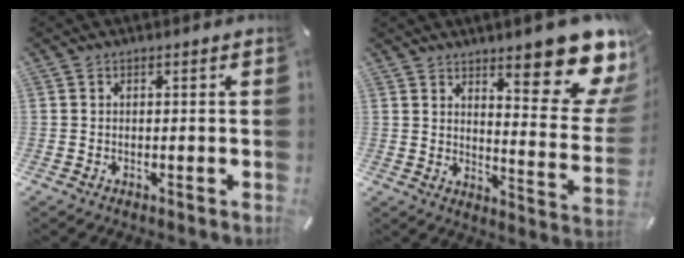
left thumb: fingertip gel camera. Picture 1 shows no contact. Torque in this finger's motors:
{"motor_torque": [2.59, 2.42, 1.38, -1.39, 0.21]}